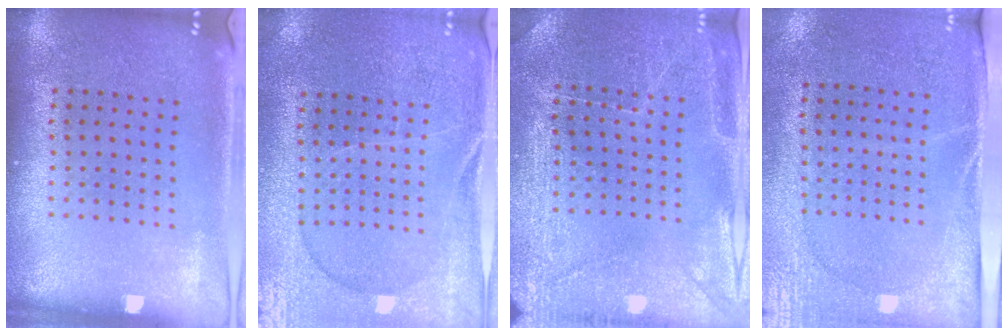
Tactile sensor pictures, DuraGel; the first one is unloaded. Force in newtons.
{"total": 1.1, "press": 1.1, "slide": 0.4}
{"total": 2.9, "press": 2.9, "slide": 0.2}
{"total": 2.7, "press": 2.3, "slide": 1.5}